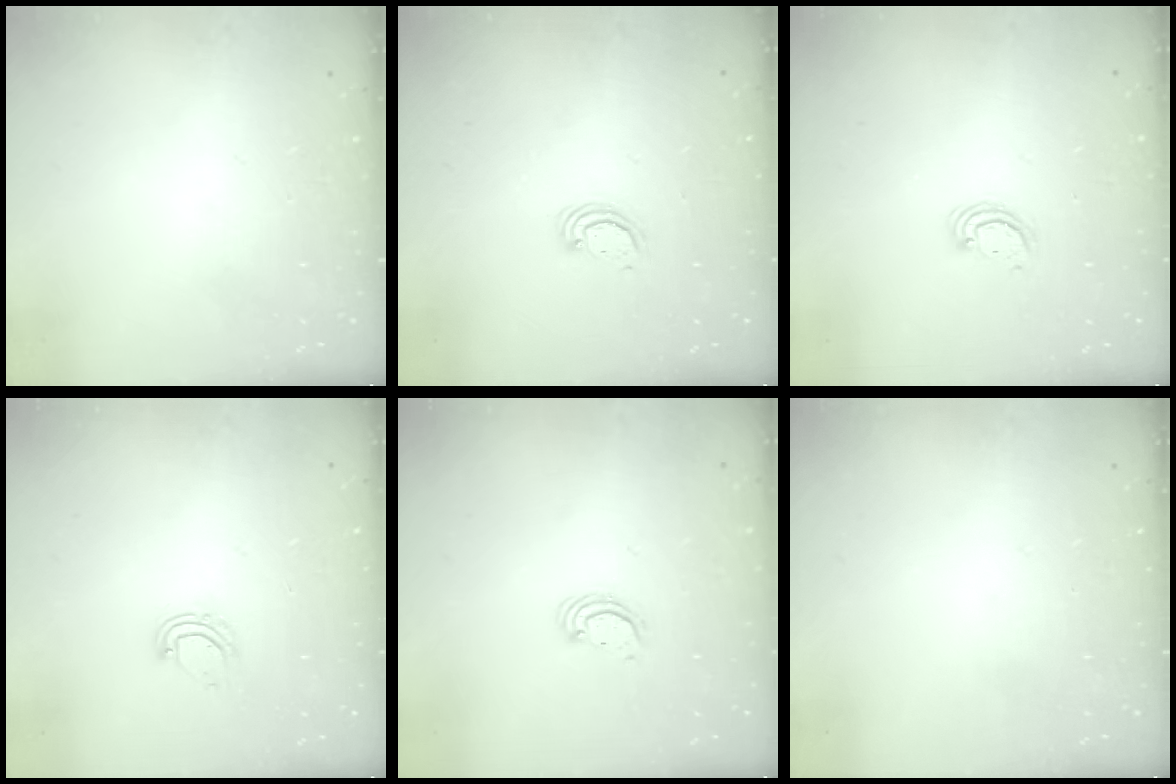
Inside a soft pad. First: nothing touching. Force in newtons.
{"total": 2.3, "press": 2.3, "slide": 0.3}
{"total": 3.0, "press": 2.9, "slide": 0.3}
{"total": 6.5, "press": 6.5, "slide": 1.1}
{"total": 2.2, "press": 2.2, "slide": 0.2}
{"total": 0.0}